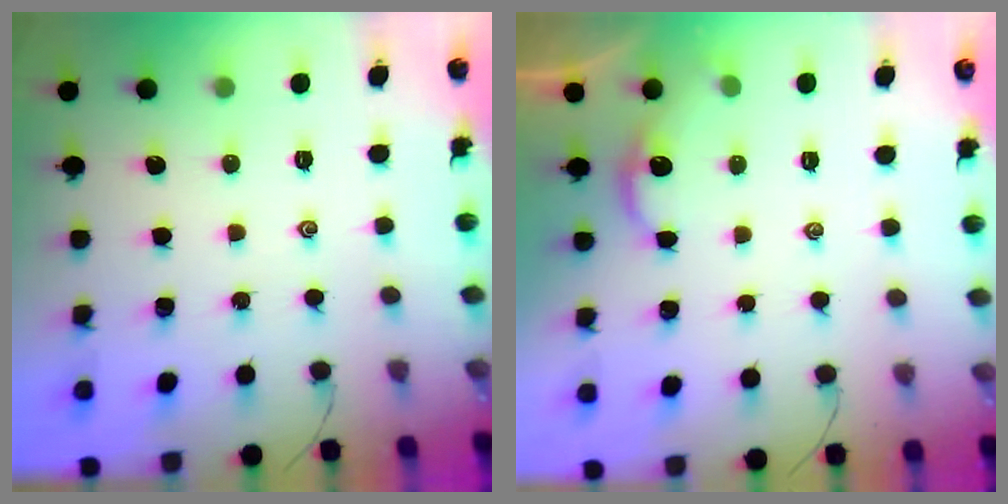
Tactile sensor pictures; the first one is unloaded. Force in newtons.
{"total": 1.6, "press": 1.5, "slide": 0.2}